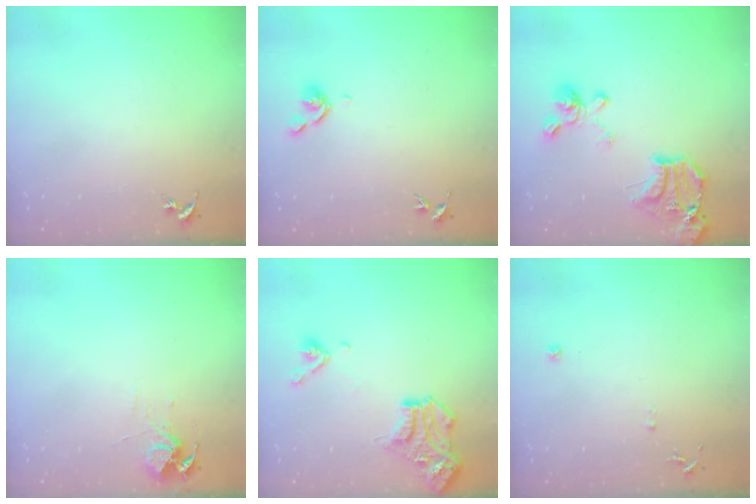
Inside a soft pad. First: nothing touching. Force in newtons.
{"total": 6.4, "press": 6.2, "slide": 1.3}
{"total": 19.3, "press": 19.2, "slide": 2.2}
{"total": 7.1, "press": 7.1, "slide": 0.5}
{"total": 14.9, "press": 14.8, "slide": 1.2}
{"total": 5.6, "press": 5.5, "slide": 0.6}